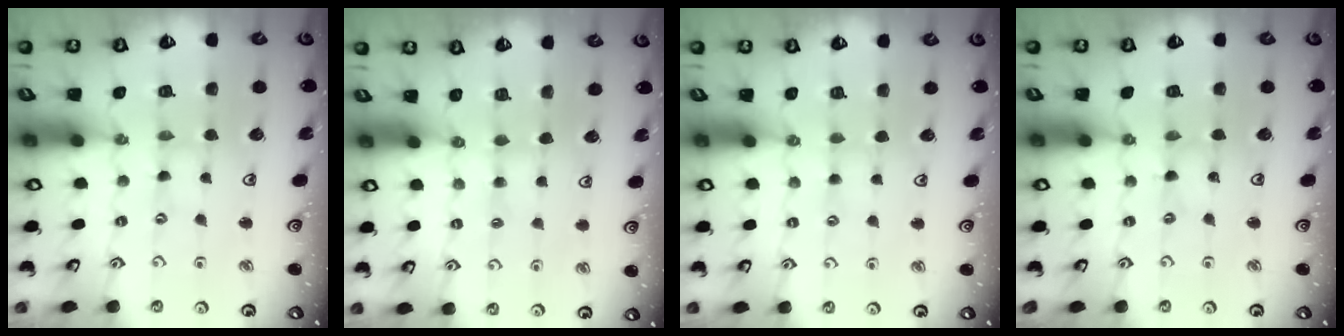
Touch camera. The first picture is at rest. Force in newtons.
{"total": 2.1, "press": 2.1, "slide": 0.4}
{"total": 1.7, "press": 1.7, "slide": 0.3}
{"total": 0.0}